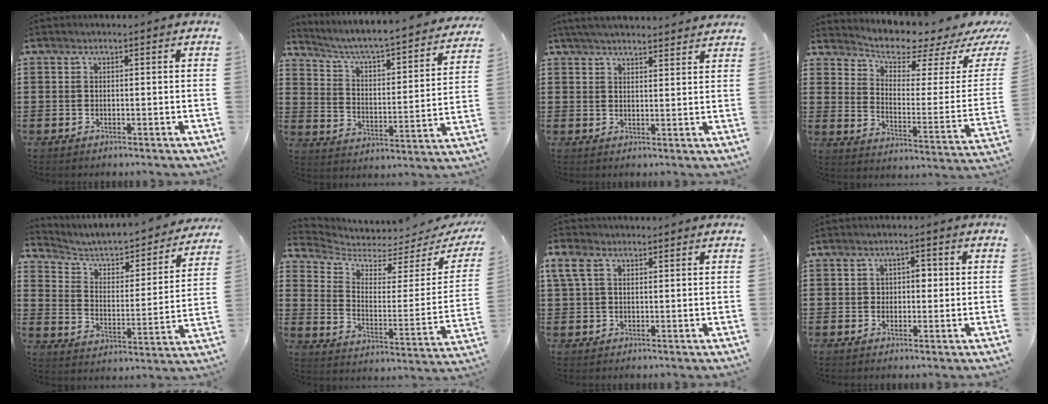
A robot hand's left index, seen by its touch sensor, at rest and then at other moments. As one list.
[{"total": 3.5, "force": [3.1, -0.1, 1.7], "torque": [-0.052, -0.041, 0.039]}, {"total": 4.1, "force": [4.1, 0.1, 0.8], "torque": [-0.028, -0.013, 0.077]}, {"total": 4.3, "force": [3.9, 0.8, 1.5], "torque": [-0.047, -0.040, 0.061]}, {"total": 4.2, "force": [3.6, 1.7, 1.5], "torque": [-0.053, -0.029, 0.054]}, {"total": 3.5, "force": [3.1, 0.9, 1.3], "torque": [-0.049, -0.035, 0.049]}, {"total": 3.8, "force": [1.6, 2.1, 2.8], "torque": [-0.070, 0.004, 0.028]}, {"total": 2.1, "force": [0.4, 1.4, 1.6], "torque": [-0.019, 0.000, 0.002]}]